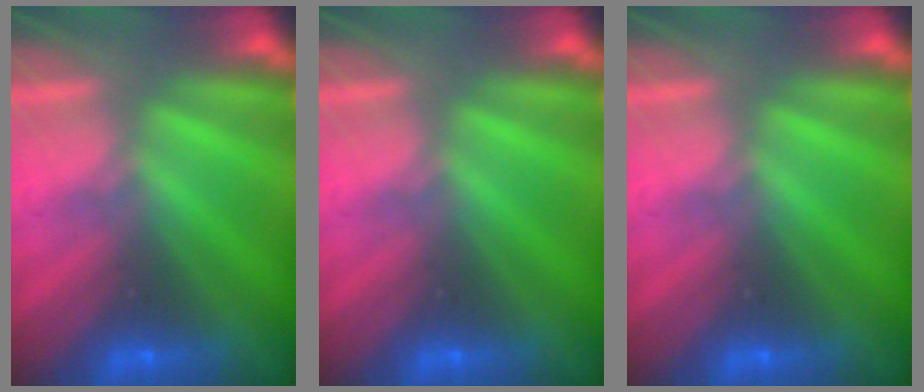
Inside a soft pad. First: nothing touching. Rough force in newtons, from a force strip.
{"total": 0.0}
{"total": 0.0}